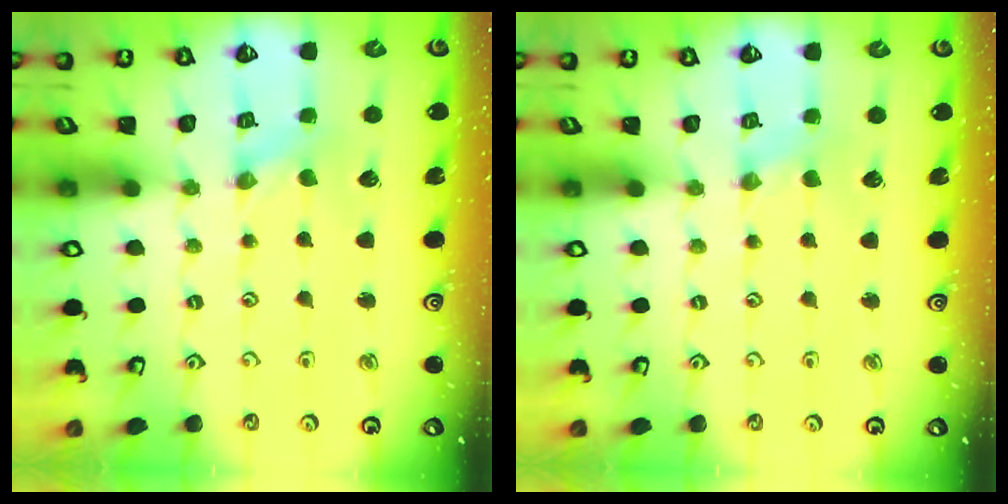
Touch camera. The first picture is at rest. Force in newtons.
{"total": 0.0}